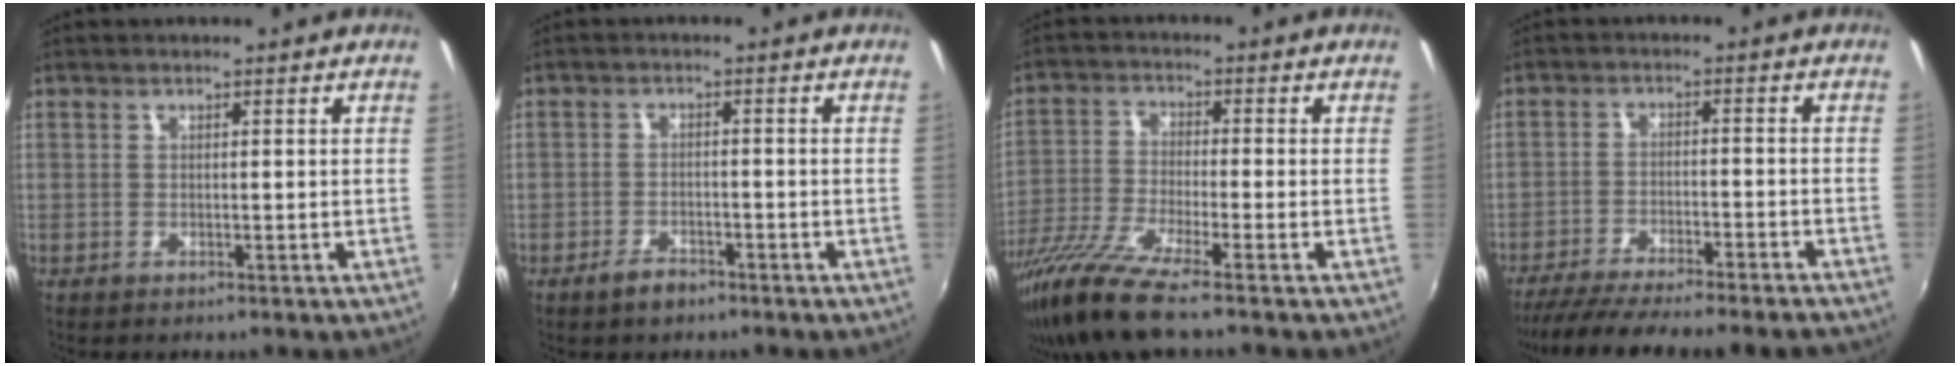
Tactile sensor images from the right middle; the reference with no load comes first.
{"total": 3.1, "force": [-2.4, 1.6, 1.2], "torque": [-0.031, 0.003, -0.038]}
{"total": 11.6, "force": [-8.8, 0.4, 7.6], "torque": [-0.166, -0.036, -0.170]}
{"total": 16.6, "force": [-14.7, 1.1, 7.6], "torque": [-0.149, -0.030, -0.223]}